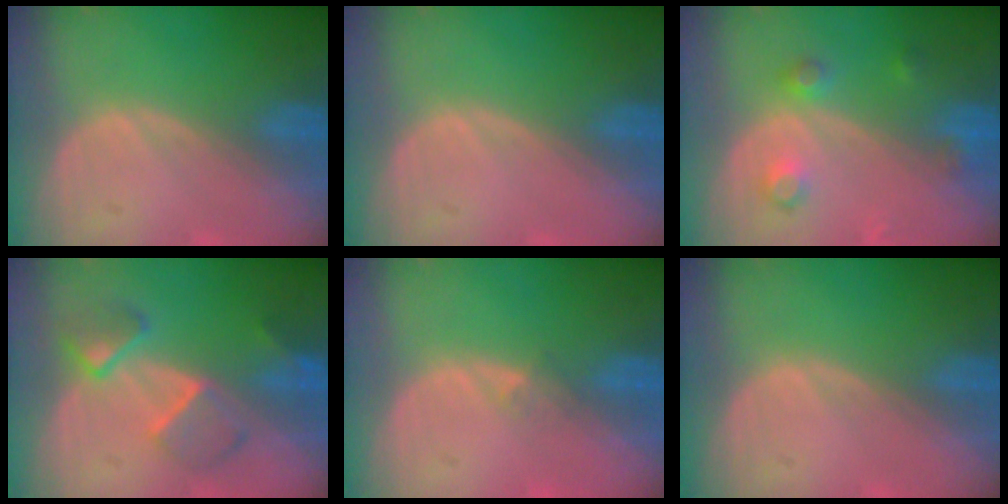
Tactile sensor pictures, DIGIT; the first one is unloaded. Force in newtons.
{"total": 0.0}
{"total": 3.7, "press": 3.4, "slide": 1.6}
{"total": 5.8, "press": 5.8, "slide": 0.2}
{"total": 1.2, "press": 0.9, "slide": 0.9}
{"total": 0.0}